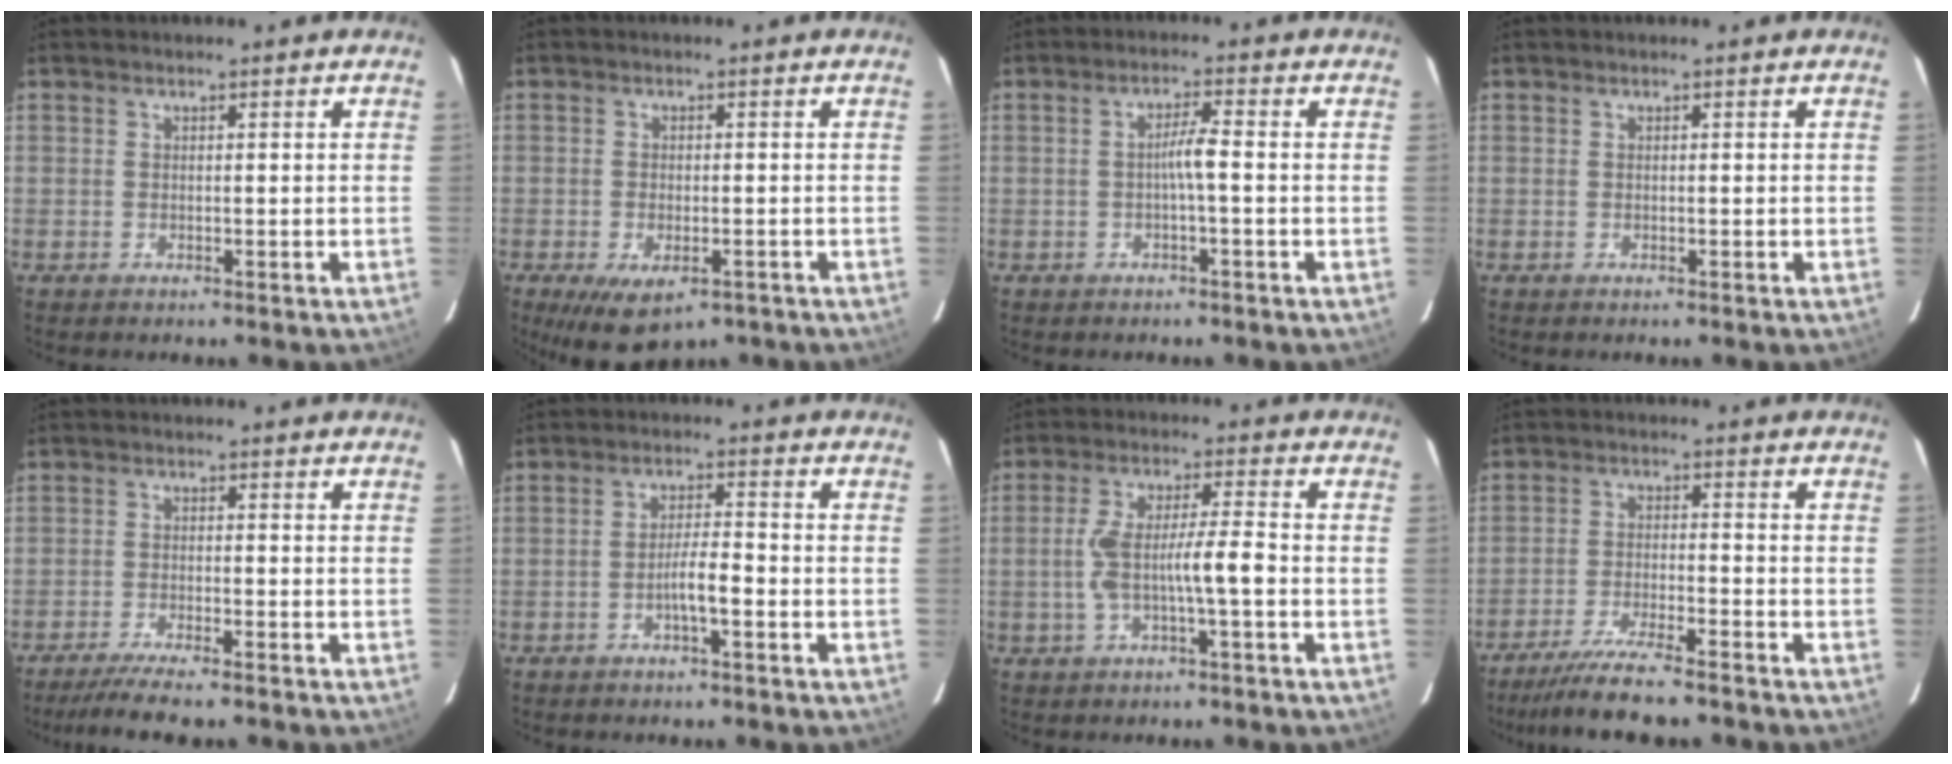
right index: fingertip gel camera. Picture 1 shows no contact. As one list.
[{"total": 8.0, "force": [-5.0, 3.7, 5.0], "torque": [-0.083, -0.011, -0.073]}, {"total": 2.9, "force": [-0.5, -0.1, 2.9], "torque": [-0.049, 0.004, -0.008]}, {"total": 0.0}, {"total": 7.3, "force": [-6.2, 0.2, 3.9], "torque": [-0.059, -0.019, -0.101]}, {"total": 4.0, "force": [-1.7, 0.4, 3.6], "torque": [-0.062, 0.006, -0.031]}, {"total": 7.1, "force": [-1.5, 0.4, 7.0], "torque": [-0.138, 0.015, -0.026]}, {"total": 9.2, "force": [-7.9, 0.1, 4.8], "torque": [-0.078, -0.027, -0.132]}]